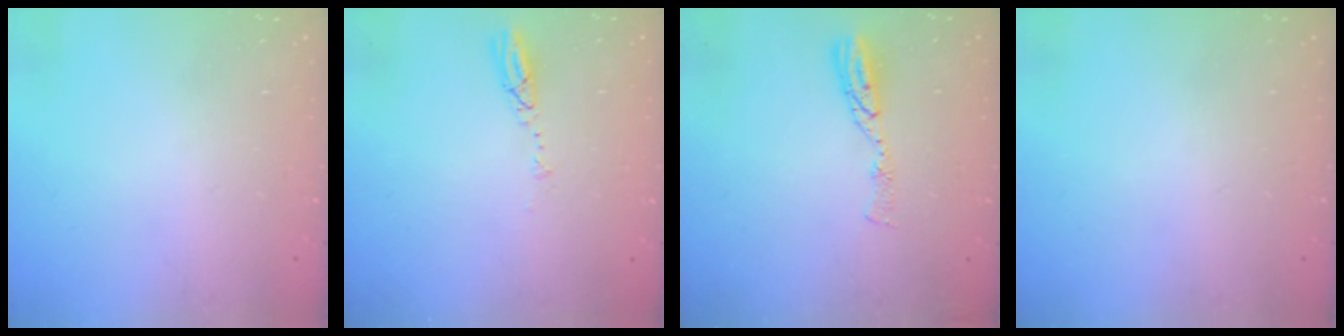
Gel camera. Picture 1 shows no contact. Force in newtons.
{"total": 3.7, "press": 3.7, "slide": 0.4}
{"total": 7.8, "press": 7.8, "slide": 0.8}
{"total": 0.0}